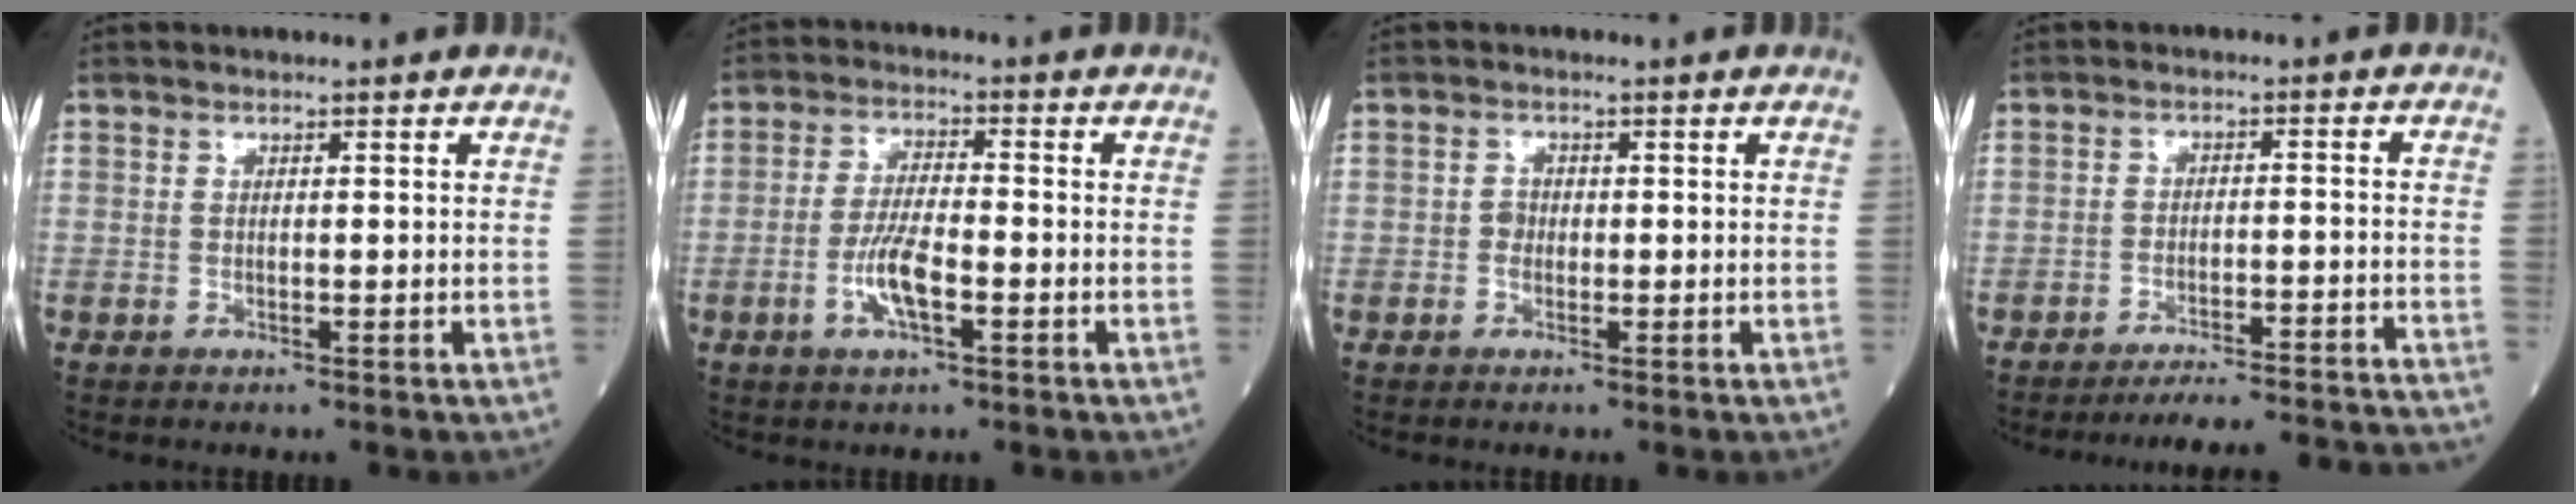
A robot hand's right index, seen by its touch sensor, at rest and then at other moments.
{"total": 6.0, "force": [-2.2, 1.3, 5.5], "torque": [-0.111, 0.001, -0.044]}
{"total": 1.4, "force": [-0.3, 1.1, 0.7], "torque": [-0.009, 0.005, -0.007]}
{"total": 18.9, "force": [-18.3, -0.5, 4.5], "torque": [-0.030, -0.007, -0.231]}